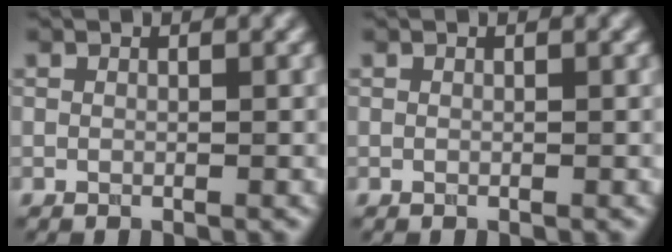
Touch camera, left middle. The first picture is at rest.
{"total": 0.0}